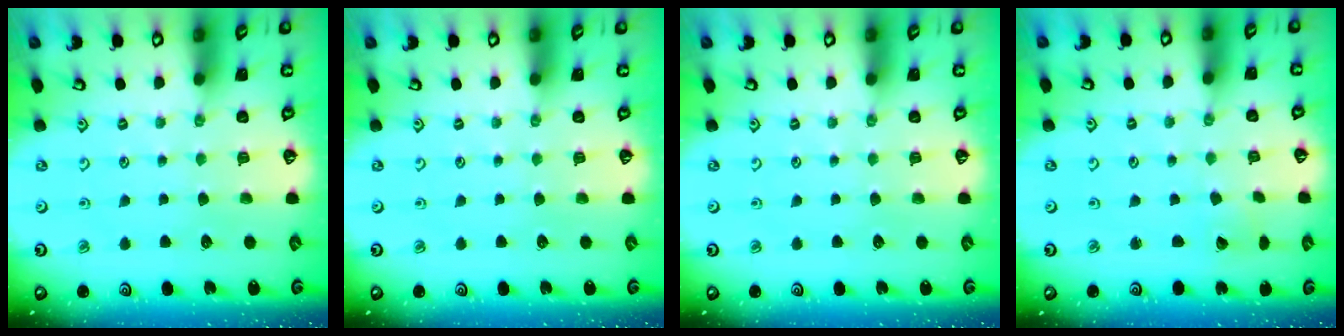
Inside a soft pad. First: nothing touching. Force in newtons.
{"total": 0.0}
{"total": 0.0}
{"total": 2.6, "press": 2.6, "slide": 0.2}